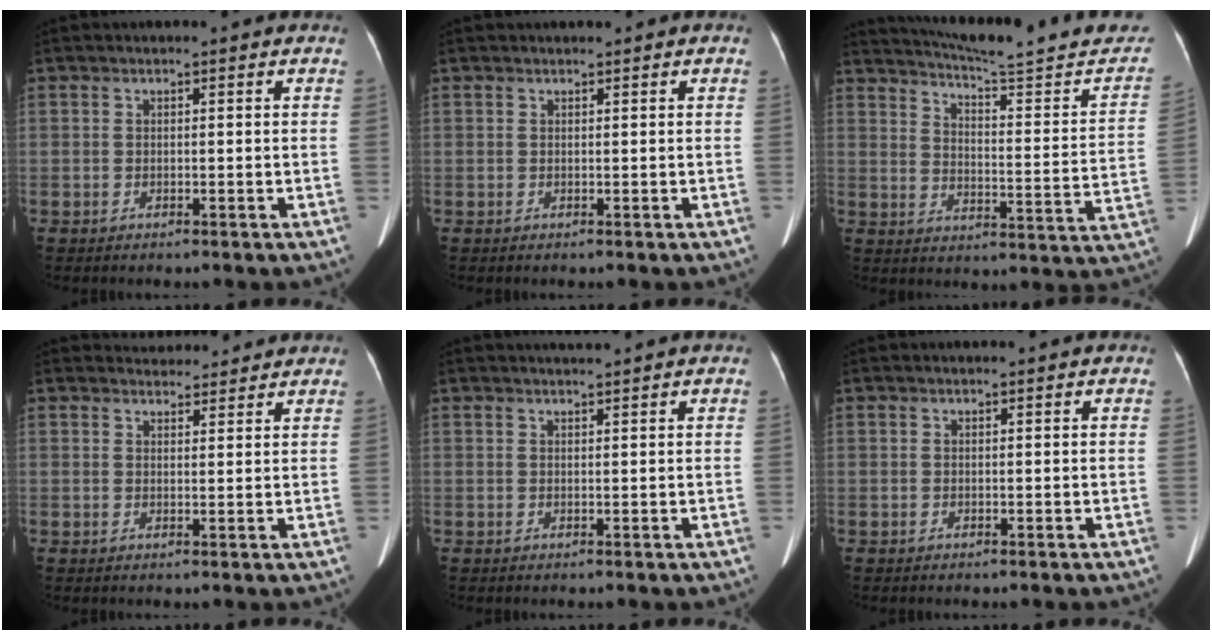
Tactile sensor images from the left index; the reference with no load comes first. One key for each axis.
{"total": 0.5, "fx": 0.3, "fy": 0.4, "fz": 0.1, "tx": -0.001, "ty": 0.010, "tz": 0.005}
{"total": 21.9, "fx": 20.0, "fy": 1.2, "fz": 8.8, "tx": -0.118, "ty": -0.057, "tz": 0.254}
{"total": 5.5, "fx": 5.3, "fy": 1.3, "fz": 0.5, "tx": -0.005, "ty": 0.018, "tz": 0.063}
{"total": 1.8, "fx": 1.6, "fy": -0.5, "fz": 0.5, "tx": -0.006, "ty": 0.007, "tz": 0.031}
{"total": 0.9, "fx": 0.9, "fy": 0.1, "fz": 0.4, "tx": -0.007, "ty": 0.009, "tz": 0.012}